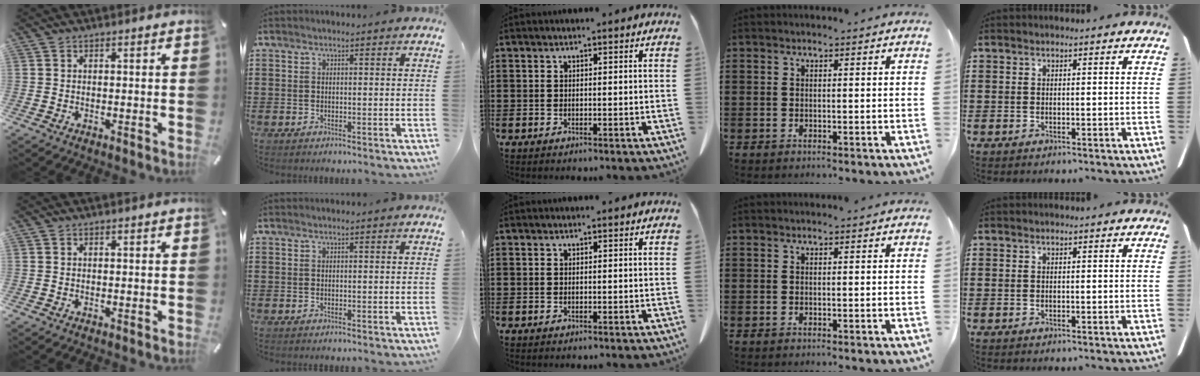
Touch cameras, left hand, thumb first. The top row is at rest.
{}